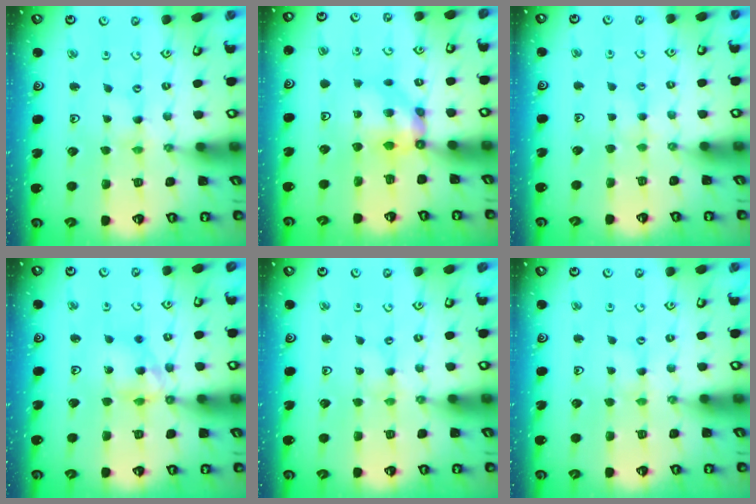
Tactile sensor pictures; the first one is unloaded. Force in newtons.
{"total": 6.3, "press": 6.3, "slide": 0.5}
{"total": 2.4, "press": 2.4, "slide": 0.5}
{"total": 11.6, "press": 11.4, "slide": 1.9}
{"total": 0.0}
{"total": 0.0}